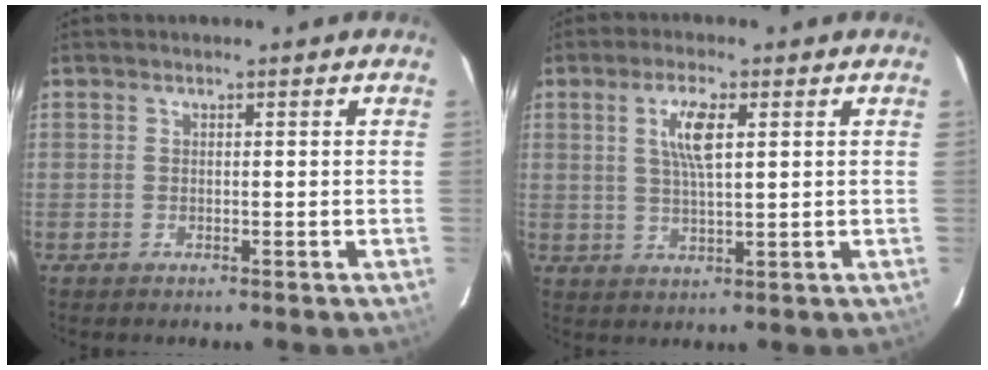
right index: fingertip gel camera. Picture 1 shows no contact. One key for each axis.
{"total": 5.8, "fx": 1.9, "fy": 1.4, "fz": 5.3, "tx": -0.100, "ty": 0.002, "tz": 0.037}